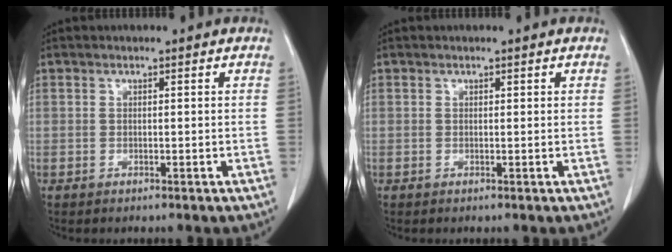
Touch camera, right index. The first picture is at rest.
{"total": 0.0}